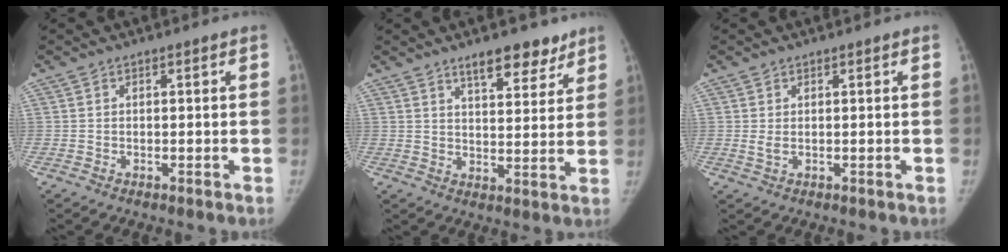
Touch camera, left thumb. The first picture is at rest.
{"total": 8.7, "force": [6.4, 3.4, 4.9], "torque": [-0.038, -0.040, 0.094]}
{"total": 1.2, "force": [0.2, 0.5, 1.1], "torque": [-0.023, 0.001, 0.010]}